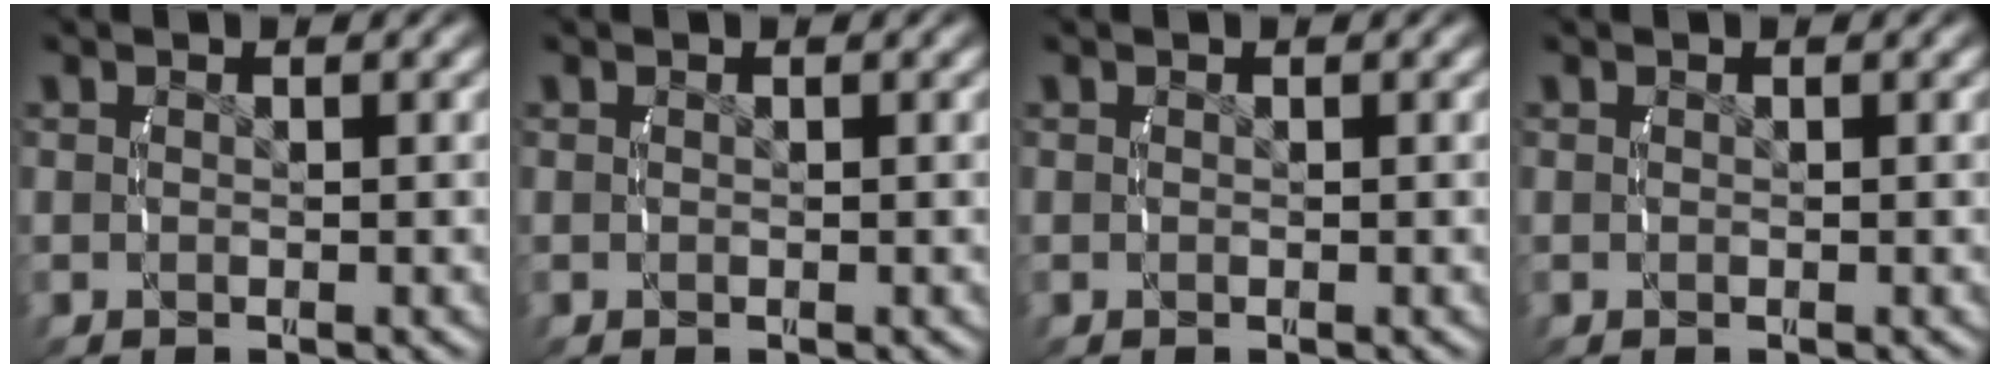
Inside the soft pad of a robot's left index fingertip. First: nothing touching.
{"total": 0.0}
{"total": 0.0}
{"total": 0.0}